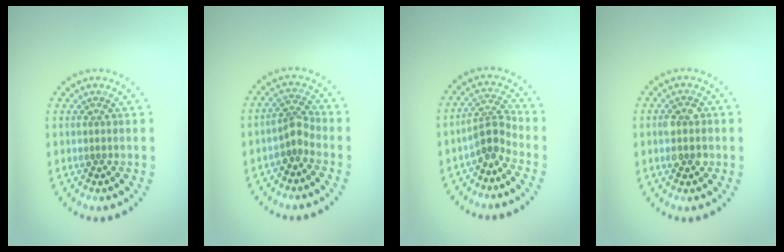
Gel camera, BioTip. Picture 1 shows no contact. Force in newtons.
{"total": 1.9, "press": 1.4, "slide": 1.3}
{"total": 2.6, "press": 1.8, "slide": 1.8}
{"total": 2.2, "press": 2.2, "slide": 0.3}